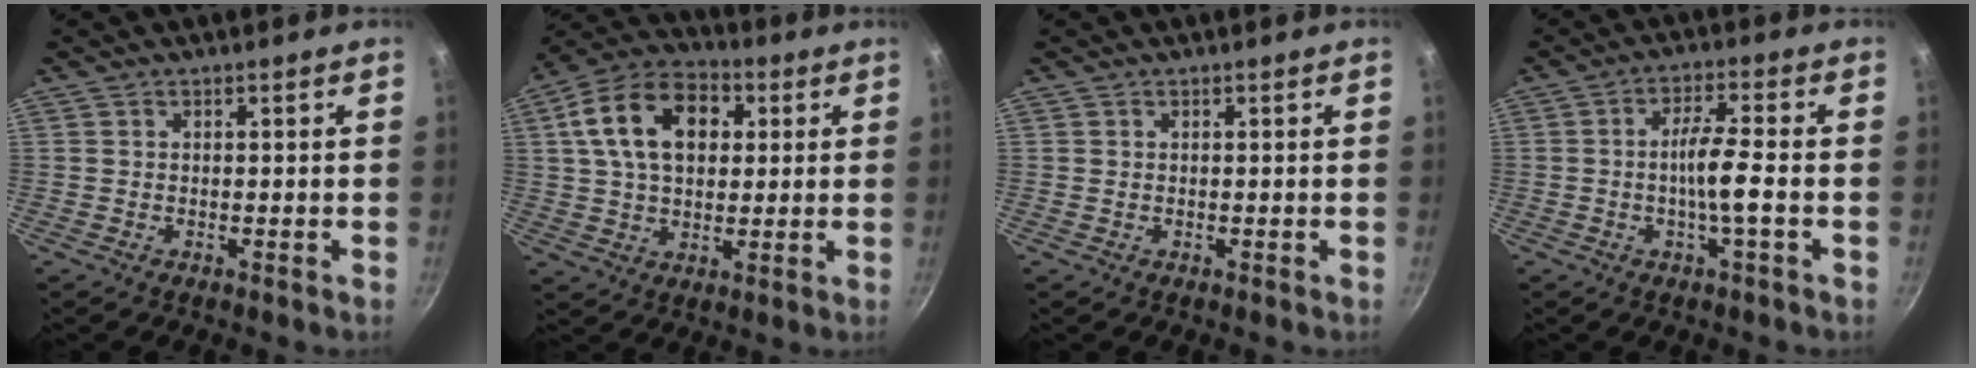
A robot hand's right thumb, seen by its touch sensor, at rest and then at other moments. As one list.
[{"total": 16.4, "force": [4.1, 10.9, 11.4], "torque": [-0.178, 0.017, 0.056]}, {"total": 0.0}, {"total": 6.5, "force": [-1.4, 0.6, 6.4], "torque": [-0.119, 0.019, -0.029]}]